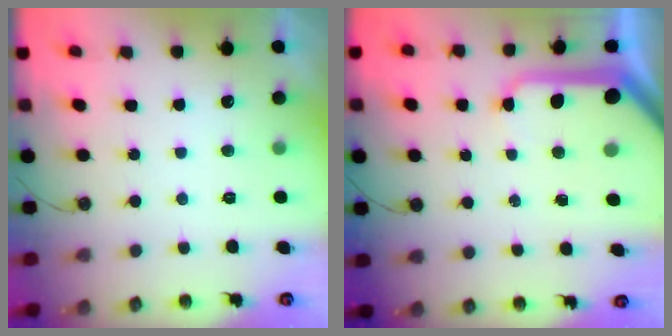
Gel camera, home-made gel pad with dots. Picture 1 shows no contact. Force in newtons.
{"total": 13.0, "press": 12.9, "slide": 1.7}